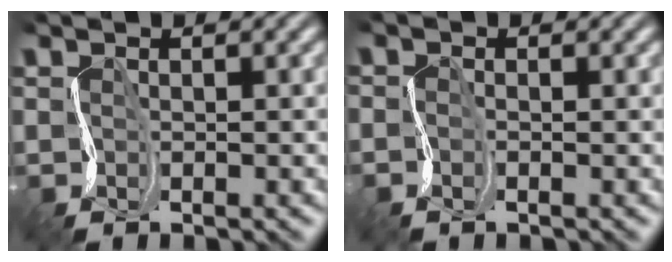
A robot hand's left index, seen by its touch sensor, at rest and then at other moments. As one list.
[{"total": 1.0, "force": [-1.0, 0.0, -0.2], "torque": [-0.005, -0.002, -0.022]}]